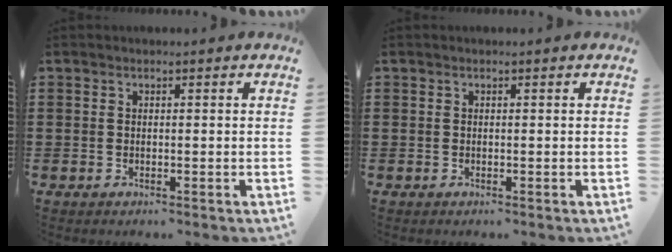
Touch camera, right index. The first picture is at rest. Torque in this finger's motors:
{"motor_torque": [1.09, 1.05, -0.01, 0.00]}